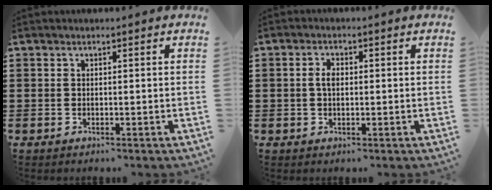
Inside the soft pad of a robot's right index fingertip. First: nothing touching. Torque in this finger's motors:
{"motor_torque": [0.60, -0.29, 0.23, 0.07]}